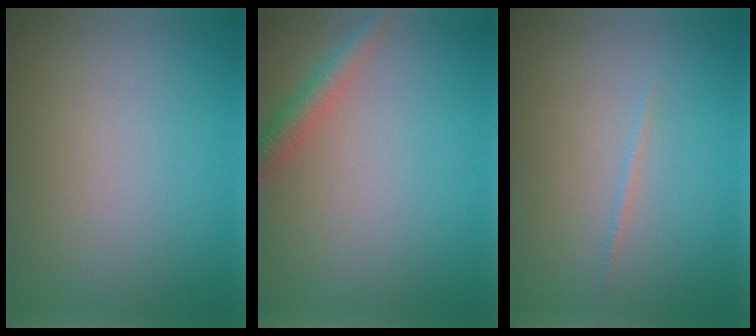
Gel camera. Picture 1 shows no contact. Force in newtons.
{"total": 2.4, "press": 2.4, "slide": 0.1}
{"total": 0.5, "press": 0.5, "slide": 0.1}